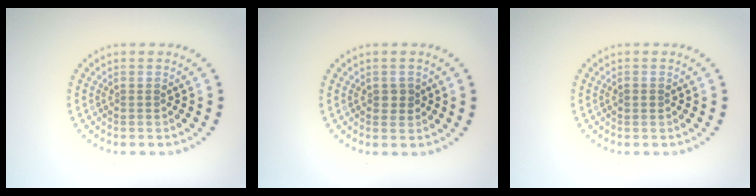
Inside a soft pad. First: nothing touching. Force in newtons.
{"total": 1.2, "press": 1.2, "slide": 0.2}
{"total": 0.7, "press": 0.7, "slide": 0.0}